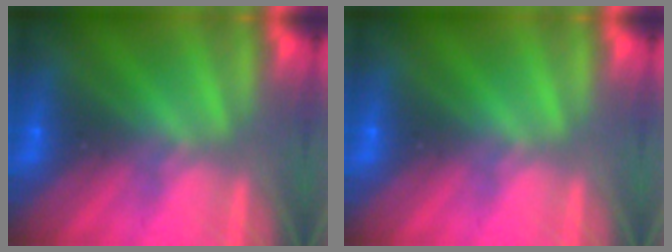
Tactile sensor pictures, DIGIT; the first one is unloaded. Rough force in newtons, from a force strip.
{"total": 0.0}